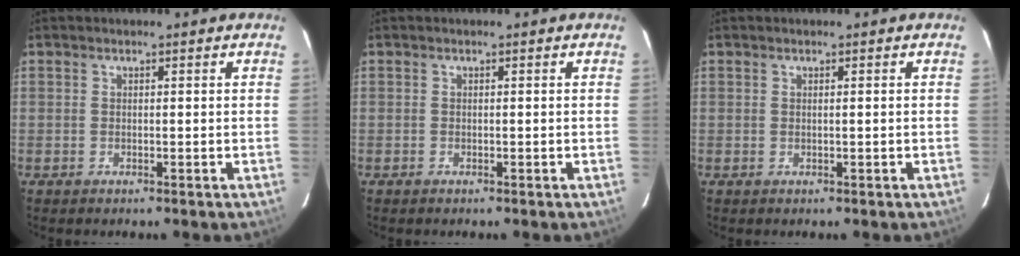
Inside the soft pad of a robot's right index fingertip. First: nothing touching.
{"total": 0.0}
{"total": 0.0}